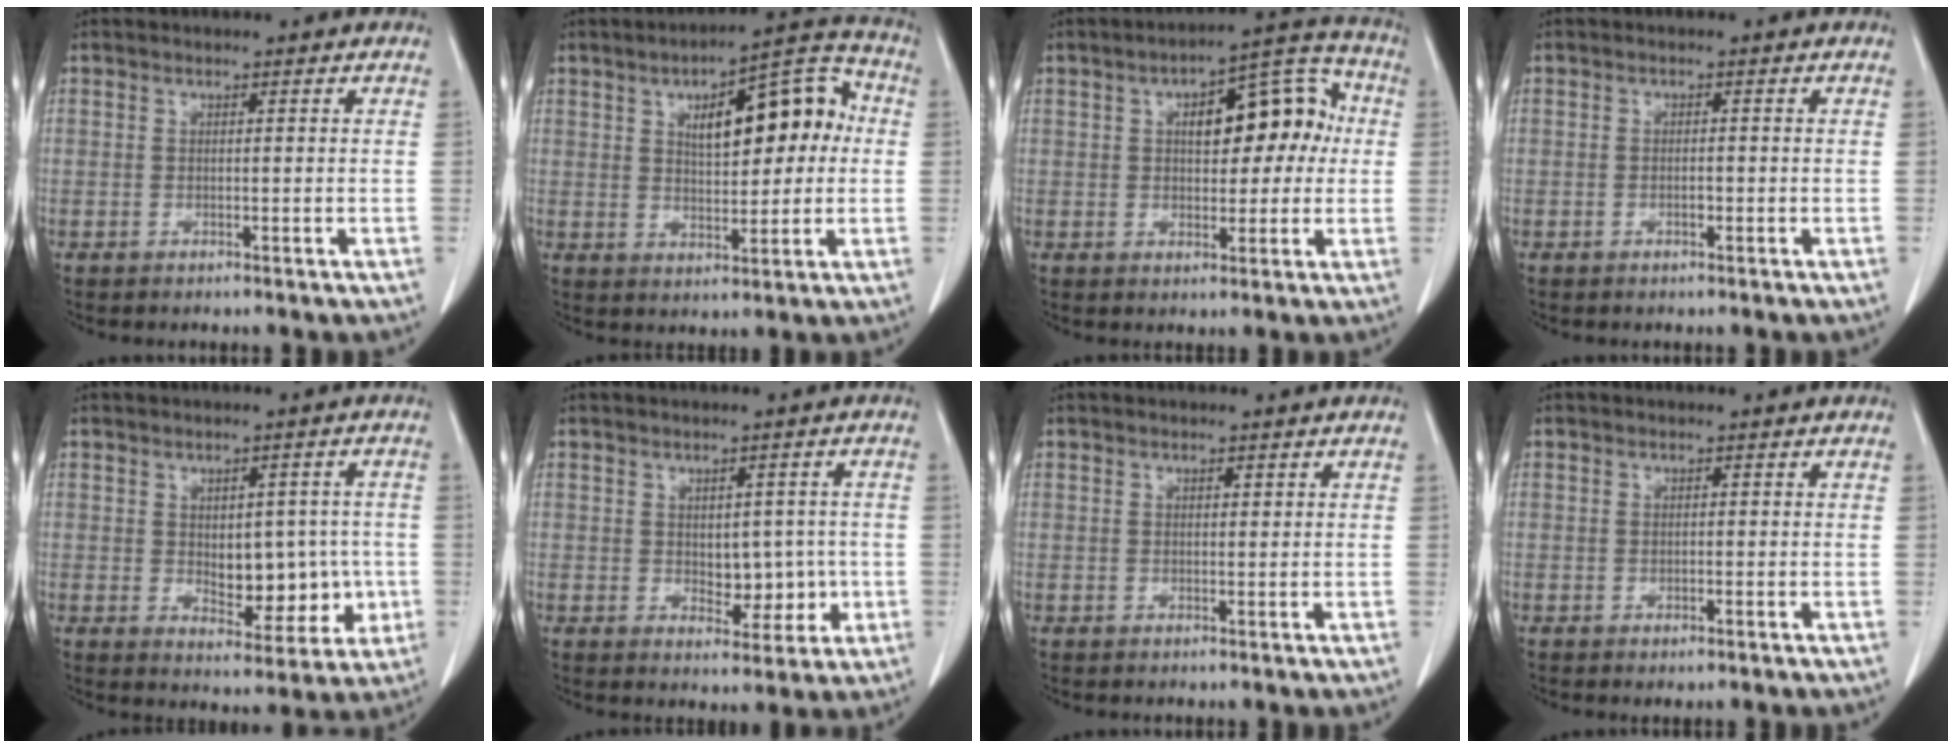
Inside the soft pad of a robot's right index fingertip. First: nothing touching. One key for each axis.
{"total": 13.4, "fx": 2.7, "fy": 5.2, "fz": 12.0, "tx": -0.165, "ty": 0.041, "tz": 0.044}
{"total": 12.2, "fx": 2.1, "fy": 5.5, "fz": 10.6, "tx": -0.137, "ty": 0.046, "tz": 0.033}
{"total": 1.0, "fx": -0.5, "fy": 0.3, "fz": 0.8, "tx": -0.016, "ty": 0.001, "tz": -0.008}
{"total": 8.8, "fx": -0.6, "fy": 5.1, "fz": 7.2, "tx": -0.080, "ty": 0.011, "tz": 0.007}
{"total": 5.5, "fx": -0.5, "fy": 3.4, "fz": 4.3, "tx": -0.046, "ty": 0.006, "tz": 0.004}
{"total": 0.7, "fx": 0.4, "fy": 0.3, "fz": 0.5, "tx": -0.006, "ty": -0.001, "tz": 0.005}
{"total": 0.6, "fx": -0.3, "fy": 0.1, "fz": 0.5, "tx": -0.012, "ty": -0.004, "tz": -0.001}